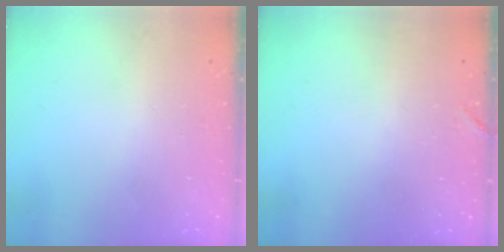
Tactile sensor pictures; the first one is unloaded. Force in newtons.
{"total": 5.2, "press": 5.2, "slide": 0.1}